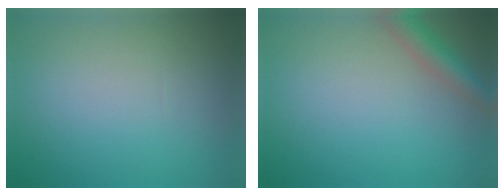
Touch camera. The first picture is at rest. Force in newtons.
{"total": 2.9, "press": 2.9, "slide": 0.1}